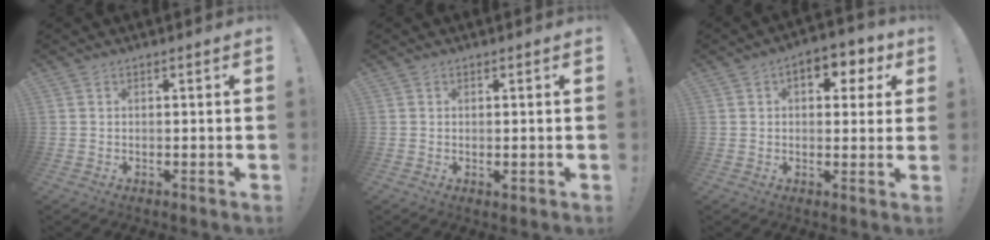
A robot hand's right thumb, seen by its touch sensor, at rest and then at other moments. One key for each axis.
{"total": 0.6, "fx": -0.1, "fy": 0.4, "fz": 0.5, "tx": -0.004, "ty": -0.002, "tz": 0.000}
{"total": 7.2, "fx": 2.5, "fy": 4.7, "fz": 4.8, "tx": -0.051, "ty": -0.008, "tz": 0.039}